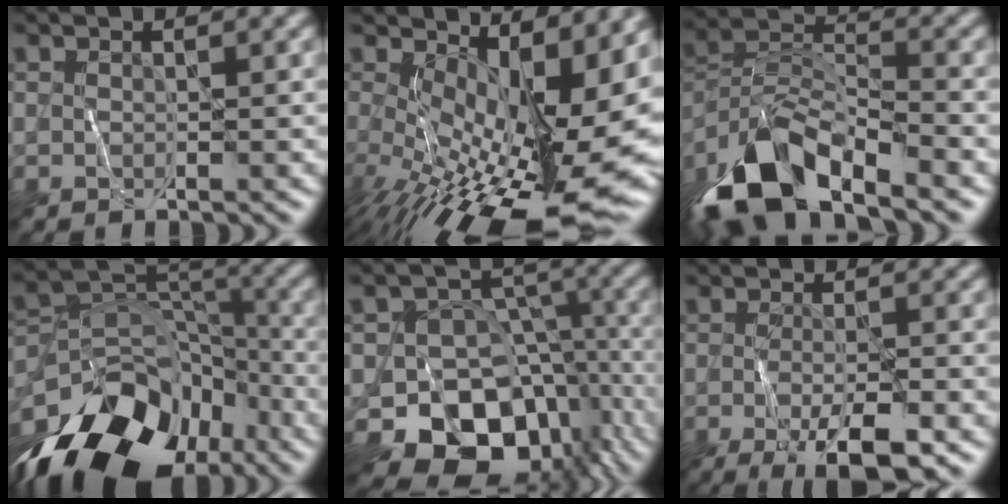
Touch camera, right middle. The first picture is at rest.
{"total": 16.8, "force": [-2.0, 7.3, 15.0], "torque": [-0.220, -0.034, -0.011]}
{"total": 10.6, "force": [-7.4, 4.0, 6.4], "torque": [-0.128, -0.001, -0.149]}
{"total": 14.7, "force": [-9.4, 8.8, 7.2], "torque": [-0.140, 0.001, -0.147]}
{"total": 15.0, "force": [-8.6, 10.1, 7.0], "torque": [-0.114, -0.005, -0.126]}
{"total": 5.7, "force": [-2.8, 1.2, 4.9], "torque": [-0.078, -0.007, -0.041]}